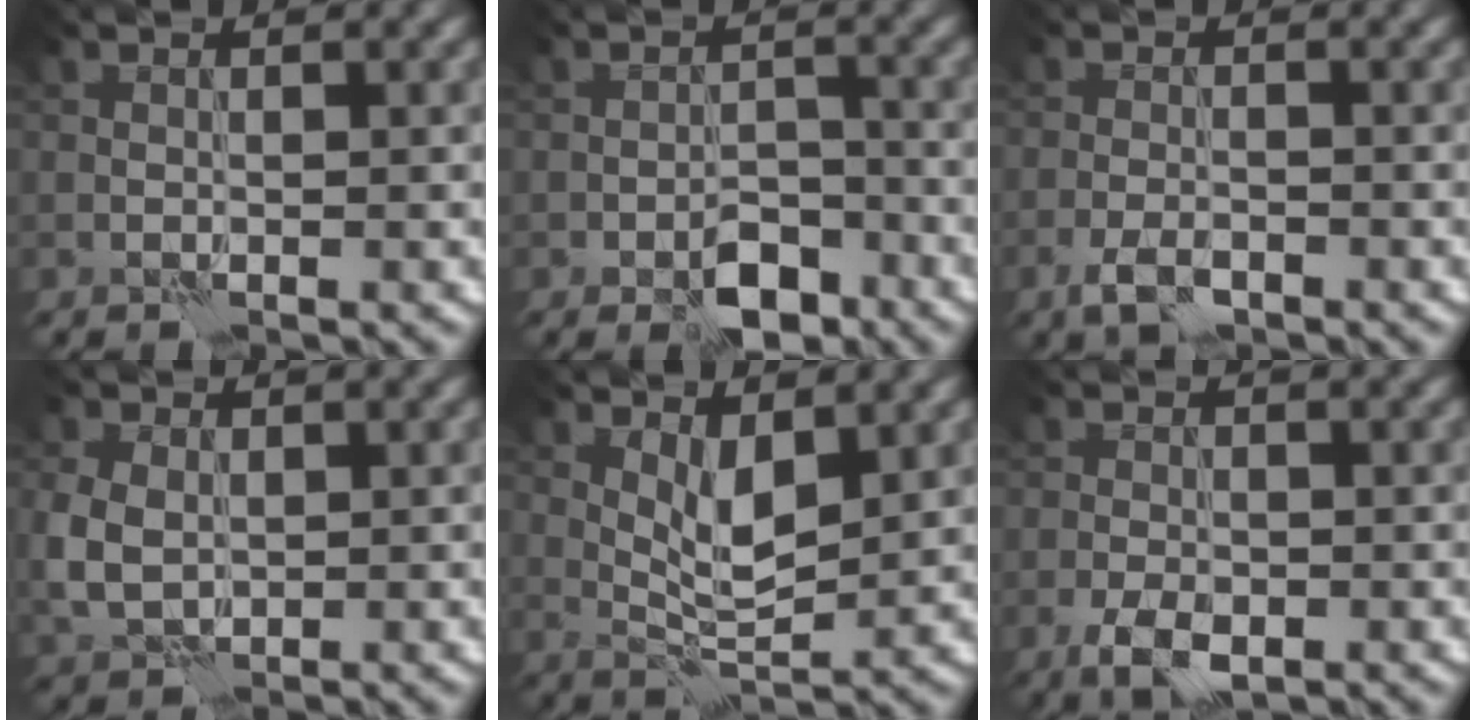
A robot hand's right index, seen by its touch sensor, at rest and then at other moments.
{"total": 4.0, "force": [-2.6, 2.1, 2.3], "torque": [-0.027, 0.000, -0.042]}
{"total": 2.4, "force": [-1.5, 1.1, 1.5], "torque": [-0.035, -0.002, -0.035]}
{"total": 3.8, "force": [0.2, 3.0, 2.2], "torque": [-0.062, -0.001, 0.001]}
{"total": 3.4, "force": [1.3, 1.3, 2.8], "torque": [-0.057, -0.006, 0.027]}
{"total": 3.3, "force": [-1.6, 1.7, 2.3], "torque": [-0.044, -0.004, -0.033]}